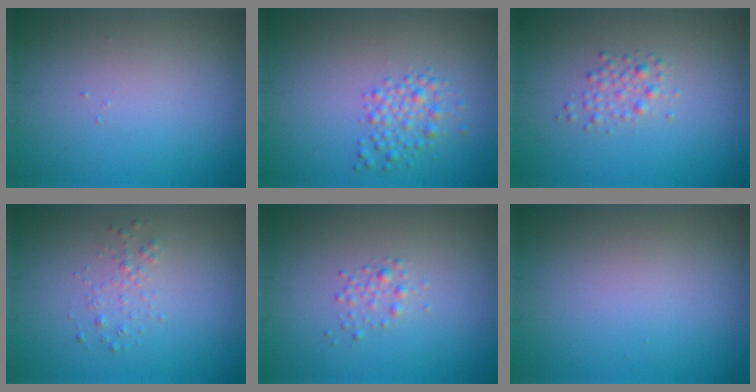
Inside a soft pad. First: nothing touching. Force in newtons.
{"total": 2.3, "press": 2.3, "slide": 0.0}
{"total": 1.5, "press": 1.5, "slide": 0.0}
{"total": 1.1, "press": 1.1, "slide": 0.1}
{"total": 1.2, "press": 1.2, "slide": 0.0}
{"total": 0.0}